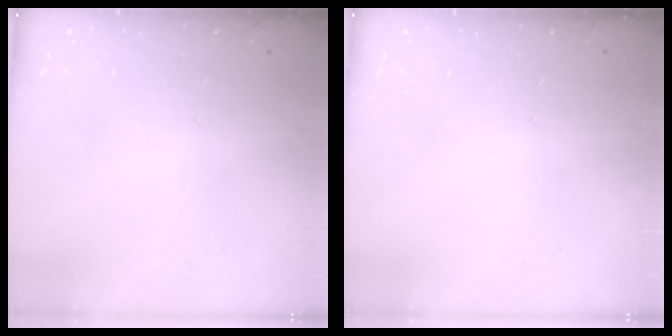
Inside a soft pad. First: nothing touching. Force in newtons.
{"total": 0.0}